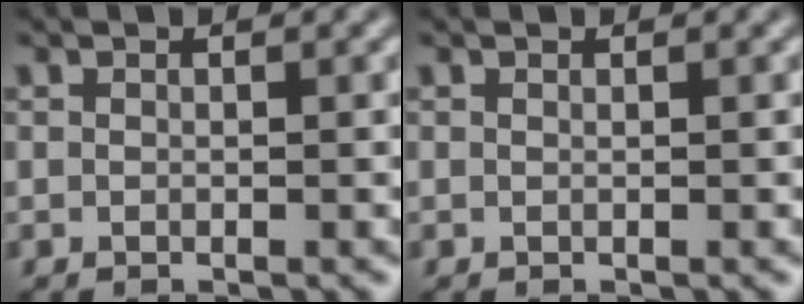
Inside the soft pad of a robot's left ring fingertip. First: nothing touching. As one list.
[{"total": 0.0}]